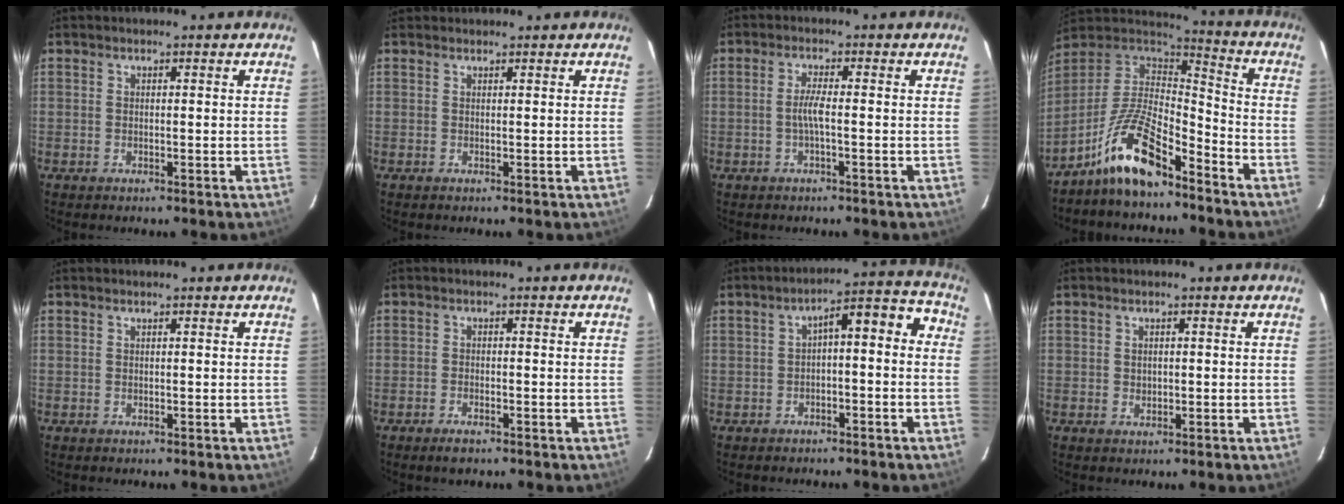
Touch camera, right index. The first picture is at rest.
{"total": 1.0, "force": [0.8, 0.5, -0.1], "torque": [0.002, 0.008, 0.013]}
{"total": 2.7, "force": [-0.7, -0.1, 2.6], "torque": [-0.054, 0.002, -0.014]}
{"total": 14.9, "force": [-10.2, 4.9, 9.7], "torque": [-0.204, 0.004, -0.193]}
{"total": 0.0}
{"total": 2.5, "force": [-1.9, 0.9, 1.4], "torque": [-0.035, -0.002, -0.035]}
{"total": 6.8, "force": [-1.9, 2.6, 6.0], "torque": [-0.088, 0.043, -0.018]}
{"total": 1.2, "force": [0.2, 1.1, 0.5], "torque": [-0.007, 0.003, 0.004]}